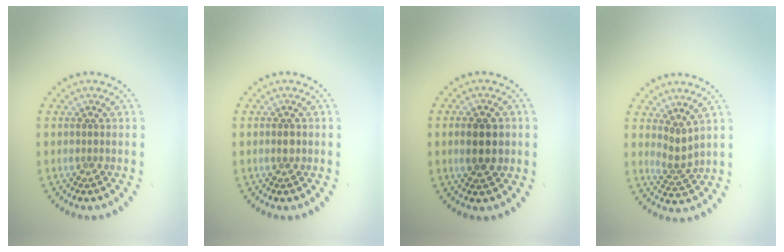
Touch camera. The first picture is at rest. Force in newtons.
{"total": 1.0, "press": 1.0, "slide": 0.1}
{"total": 3.6, "press": 3.6, "slide": 0.2}
{"total": 2.1, "press": 1.4, "slide": 1.5}